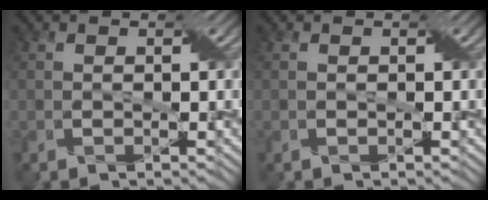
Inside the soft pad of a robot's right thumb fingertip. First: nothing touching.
{"total": 0.0}